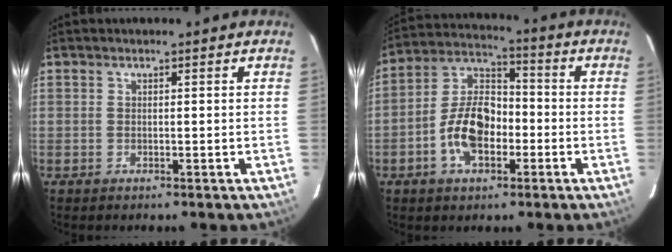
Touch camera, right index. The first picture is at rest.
{"total": 11.6, "force": [-3.9, 6.6, 8.7], "torque": [-0.173, 0.021, -0.068]}